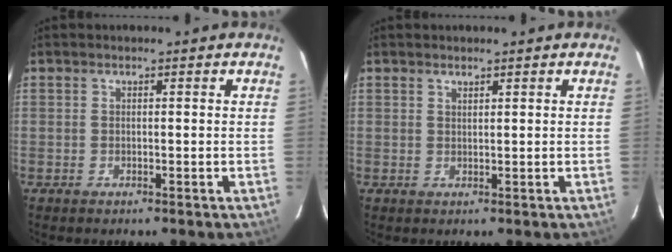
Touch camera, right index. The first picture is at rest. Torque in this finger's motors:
{"motor_torque": [0.01, 0.19, -0.05, -0.01]}